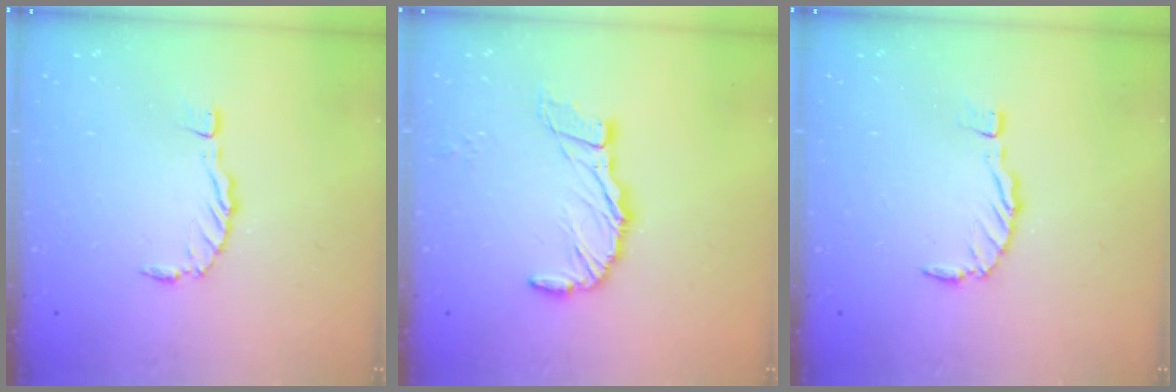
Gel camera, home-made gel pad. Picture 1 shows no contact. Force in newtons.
{"total": 11.0, "press": 10.9, "slide": 1.5}
{"total": 0.0}